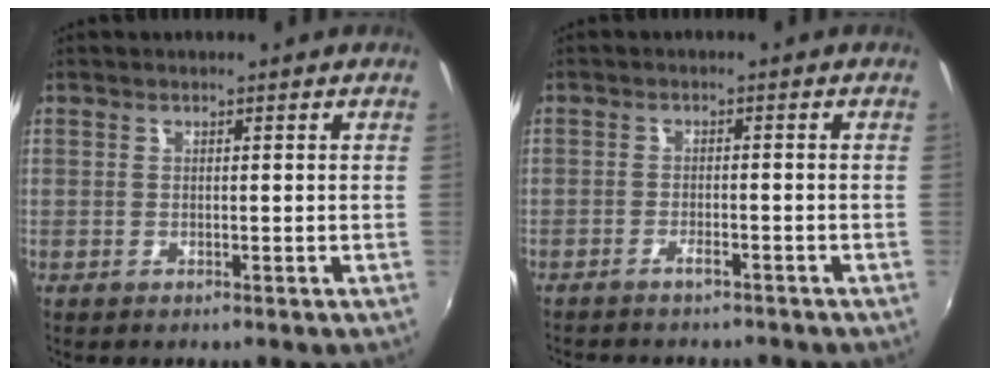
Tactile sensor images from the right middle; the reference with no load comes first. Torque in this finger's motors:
{"motor_torque": [1.01, -1.13, 0.20, 0.07]}